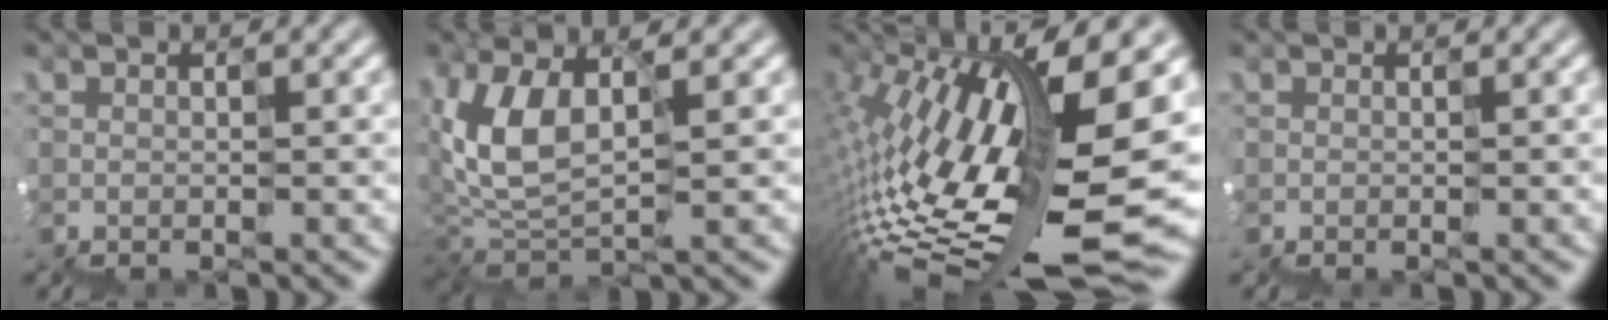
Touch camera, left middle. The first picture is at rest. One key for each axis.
{"total": 4.8, "fx": 1.6, "fy": 3.1, "fz": 3.2, "tx": -0.092, "ty": 0.006, "tz": 0.031}
{"total": 15.1, "fx": 0.3, "fy": 5.9, "fz": 13.9, "tx": -0.258, "ty": 0.003, "tz": 0.000}
{"total": 0.0}